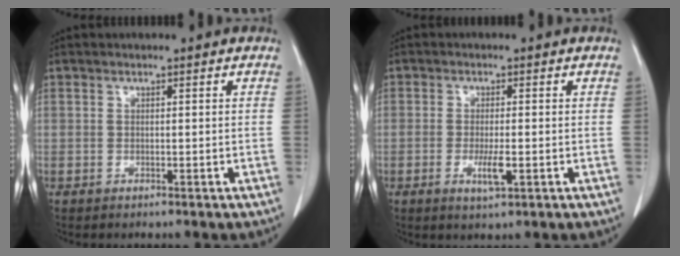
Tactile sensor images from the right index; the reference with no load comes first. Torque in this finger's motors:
{"motor_torque": [0.37, -0.05, 0.15, 0.03]}